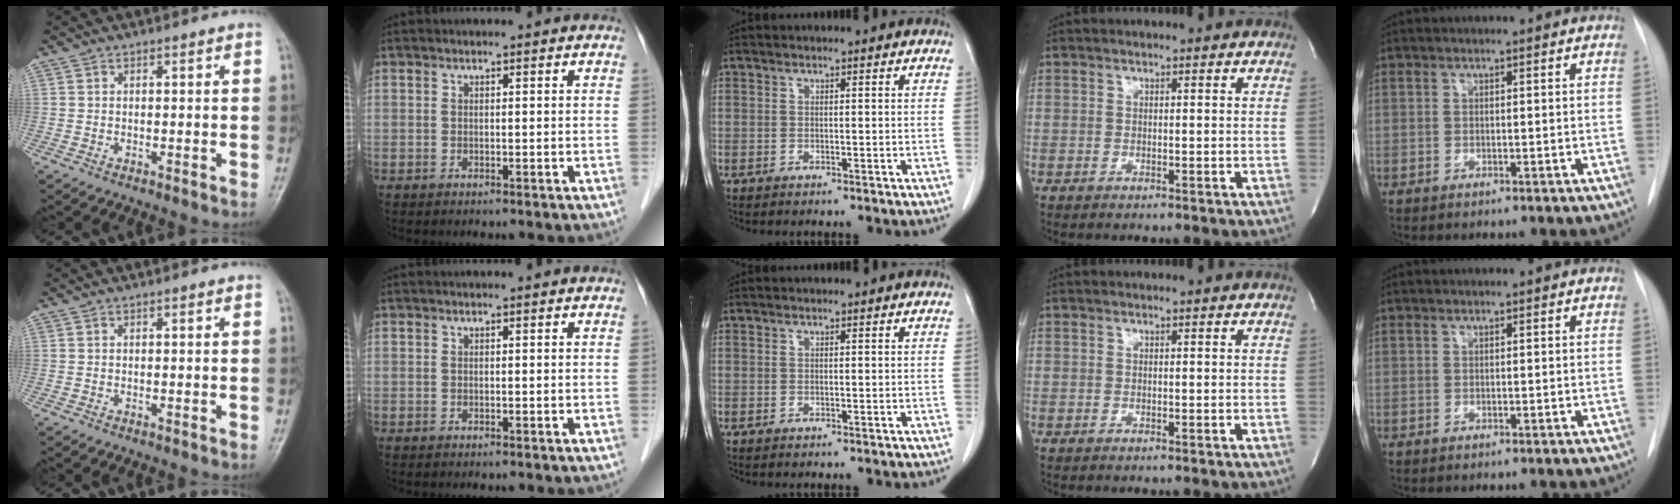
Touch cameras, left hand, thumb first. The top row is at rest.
{}